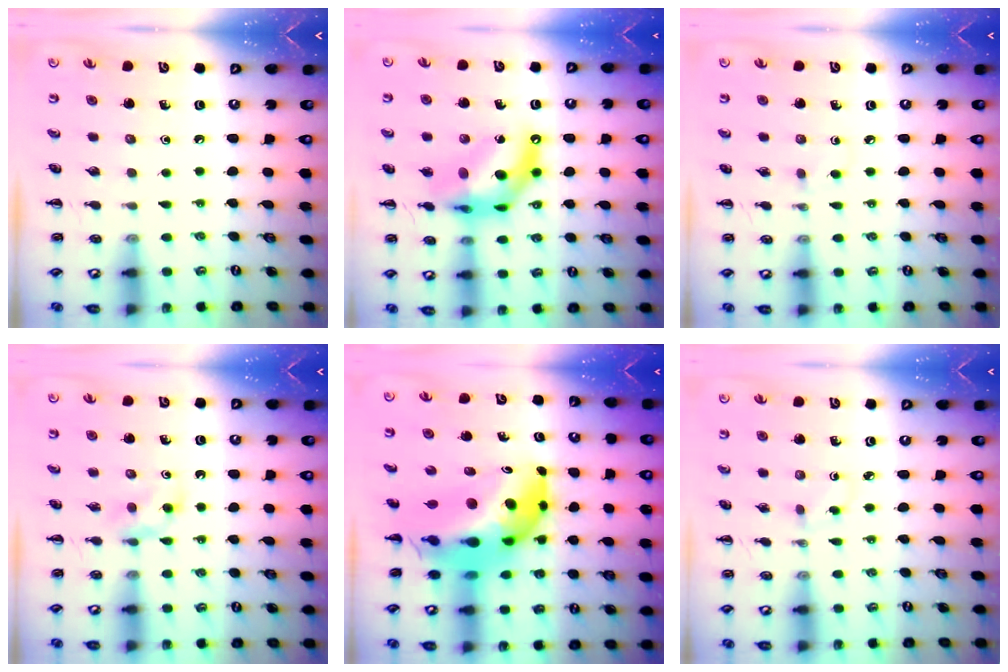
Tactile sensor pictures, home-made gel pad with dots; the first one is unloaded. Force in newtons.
{"total": 13.0, "press": 12.6, "slide": 3.0}
{"total": 2.4, "press": 2.1, "slide": 1.0}
{"total": 2.6, "press": 2.4, "slide": 1.0}
{"total": 15.9, "press": 15.2, "slide": 4.7}
{"total": 1.8, "press": 1.6, "slide": 0.8}